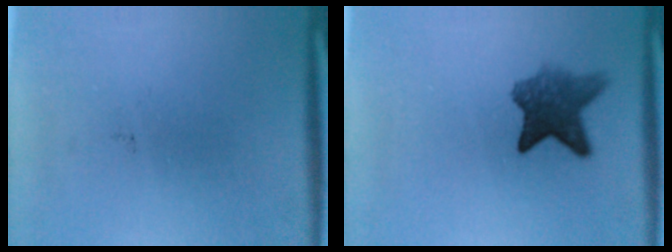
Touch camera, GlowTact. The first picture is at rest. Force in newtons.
{"total": 7.0}